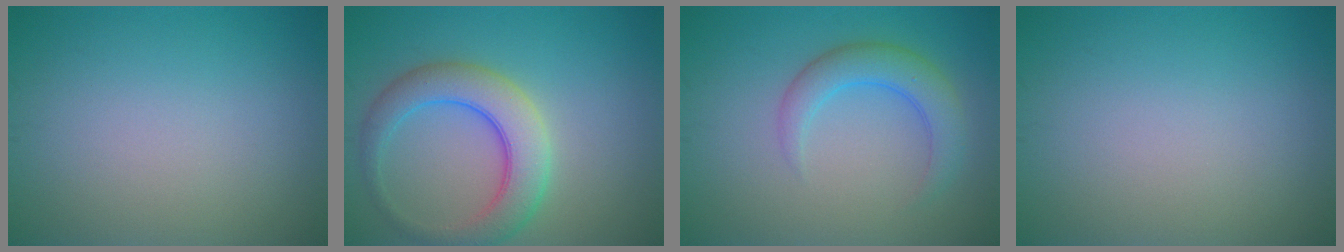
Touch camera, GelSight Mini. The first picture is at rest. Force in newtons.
{"total": 5.6, "press": 5.6, "slide": 0.2}
{"total": 3.6, "press": 3.6, "slide": 0.2}
{"total": 0.0}